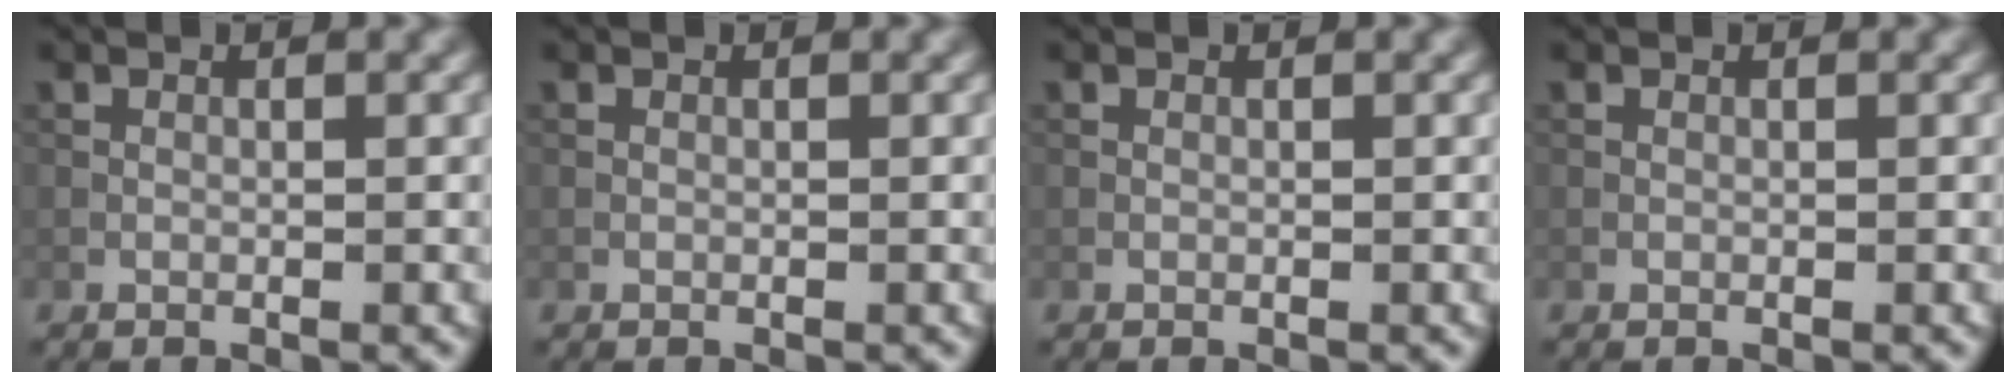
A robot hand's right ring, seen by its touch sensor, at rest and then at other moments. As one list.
[{"total": 0.0}, {"total": 0.0}, {"total": 0.0}]